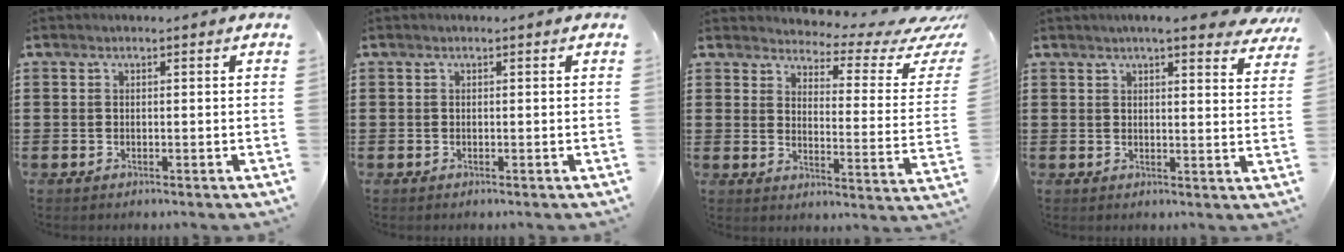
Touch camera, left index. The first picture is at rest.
{"total": 0.0}
{"total": 4.1, "force": [3.6, 1.0, 1.8], "torque": [-0.042, -0.034, 0.054]}
{"total": 5.1, "force": [4.3, 0.1, 2.7], "torque": [-0.057, -0.007, 0.074]}